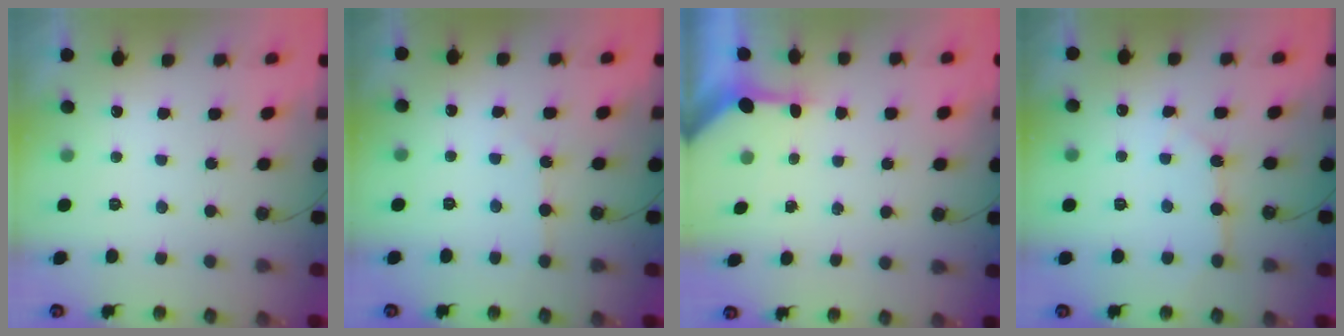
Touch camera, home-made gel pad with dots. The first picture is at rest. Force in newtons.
{"total": 2.5, "press": 2.4, "slide": 0.4}
{"total": 3.1, "press": 3.1, "slide": 0.2}
{"total": 4.0, "press": 3.9, "slide": 0.5}